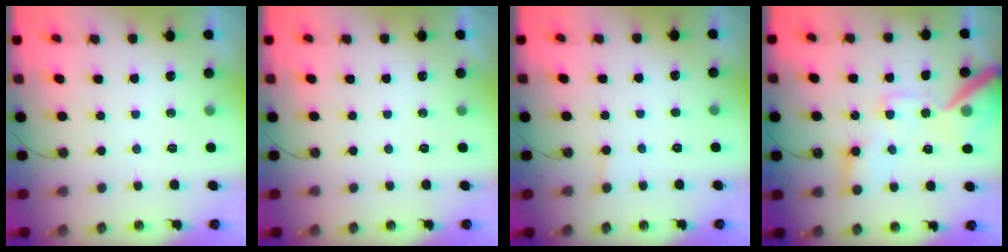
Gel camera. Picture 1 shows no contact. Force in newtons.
{"total": 0.0}
{"total": 1.7, "press": 1.7, "slide": 0.3}
{"total": 16.7, "press": 16.5, "slide": 2.3}